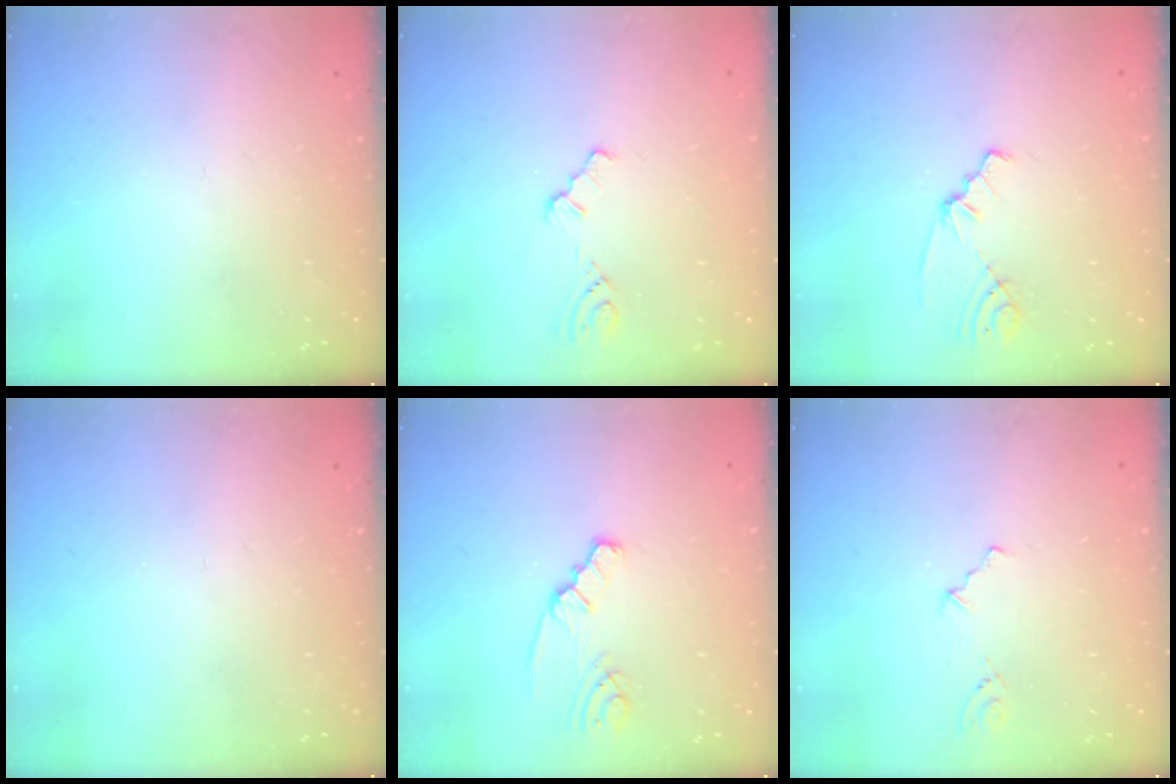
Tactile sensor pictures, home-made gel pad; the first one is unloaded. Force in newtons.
{"total": 1.9, "press": 1.9, "slide": 0.3}
{"total": 1.8, "press": 1.7, "slide": 0.3}
{"total": 0.0}
{"total": 2.0, "press": 2.0, "slide": 0.2}
{"total": 1.8, "press": 1.5, "slide": 0.9}